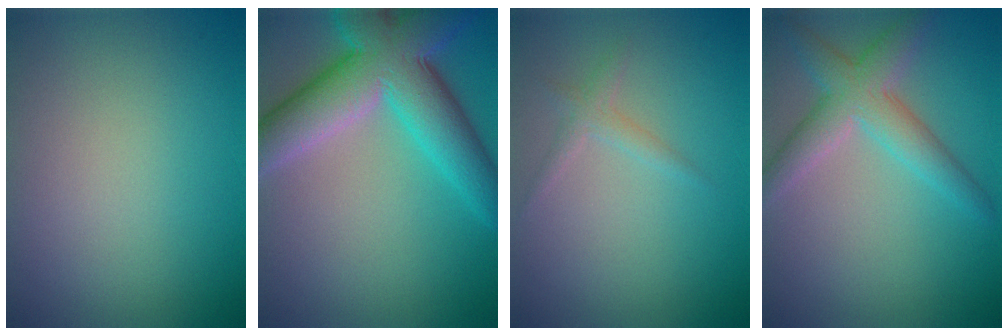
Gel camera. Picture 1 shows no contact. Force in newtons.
{"total": 9.4, "press": 9.4, "slide": 0.6}
{"total": 1.3, "press": 1.3, "slide": 0.0}
{"total": 3.5, "press": 3.5, "slide": 0.2}